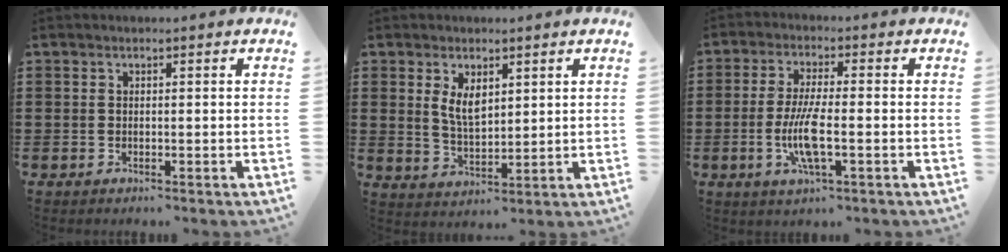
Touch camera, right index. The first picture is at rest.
{"total": 4.4, "force": [1.9, 2.2, 3.3], "torque": [-0.063, 0.001, 0.032]}
{"total": 7.2, "force": [-1.8, 1.5, 6.8], "torque": [-0.148, -0.013, -0.040]}